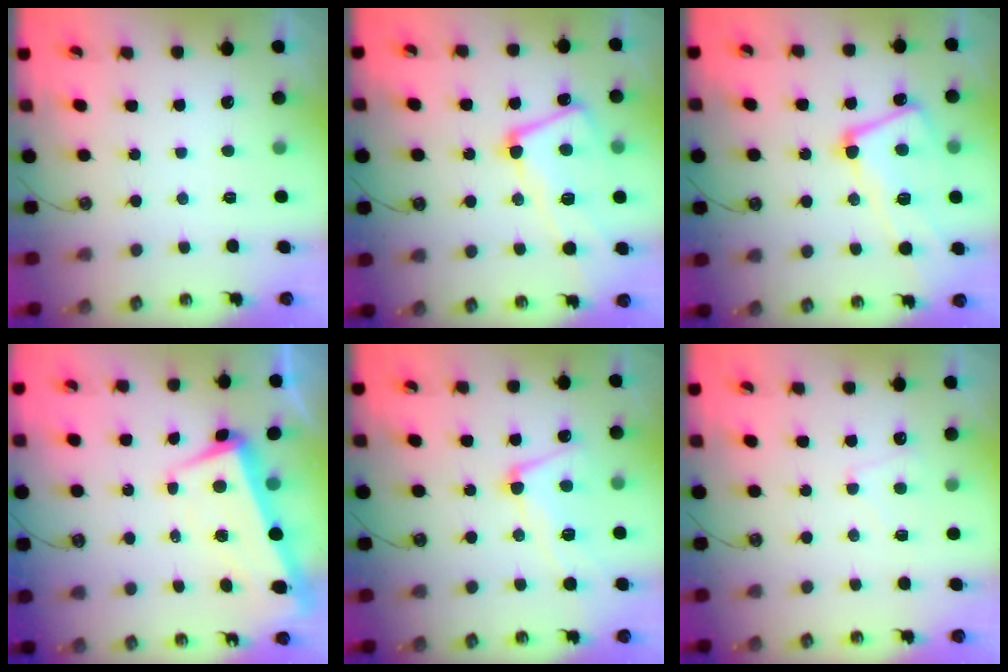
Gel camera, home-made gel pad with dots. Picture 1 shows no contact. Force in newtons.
{"total": 9.5, "press": 9.3, "slide": 1.7}
{"total": 9.5, "press": 9.3, "slide": 1.7}
{"total": 2.2, "press": 0.3, "slide": 2.1}
{"total": 4.9, "press": 4.8, "slide": 1.2}
{"total": 1.3, "press": 1.2, "slide": 0.6}